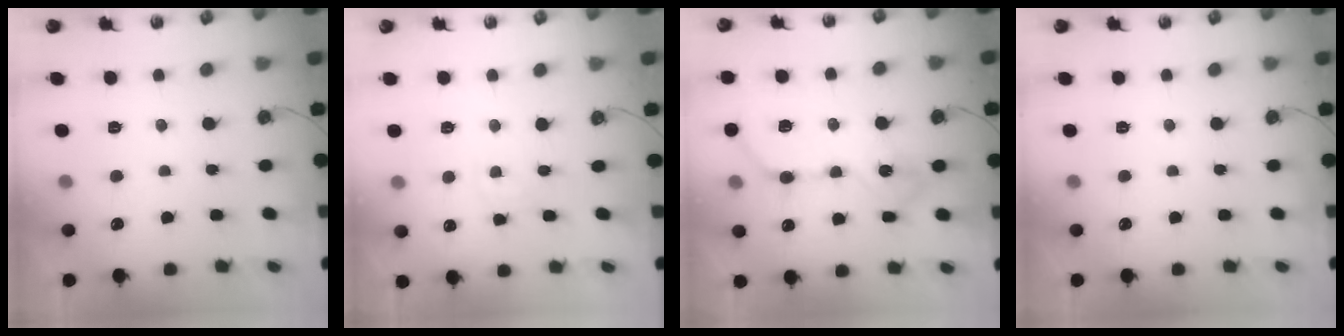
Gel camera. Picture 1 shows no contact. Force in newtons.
{"total": 2.9, "press": 2.9, "slide": 0.4}
{"total": 13.3, "press": 13.3, "slide": 0.5}
{"total": 0.0}